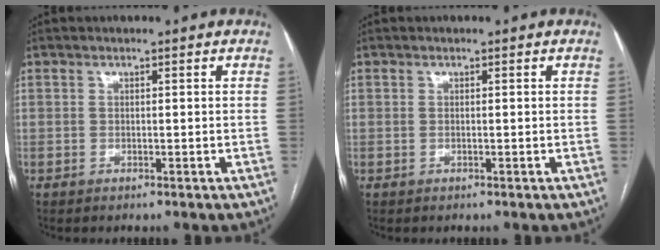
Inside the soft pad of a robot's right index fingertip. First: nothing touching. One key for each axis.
{"total": 0.0}